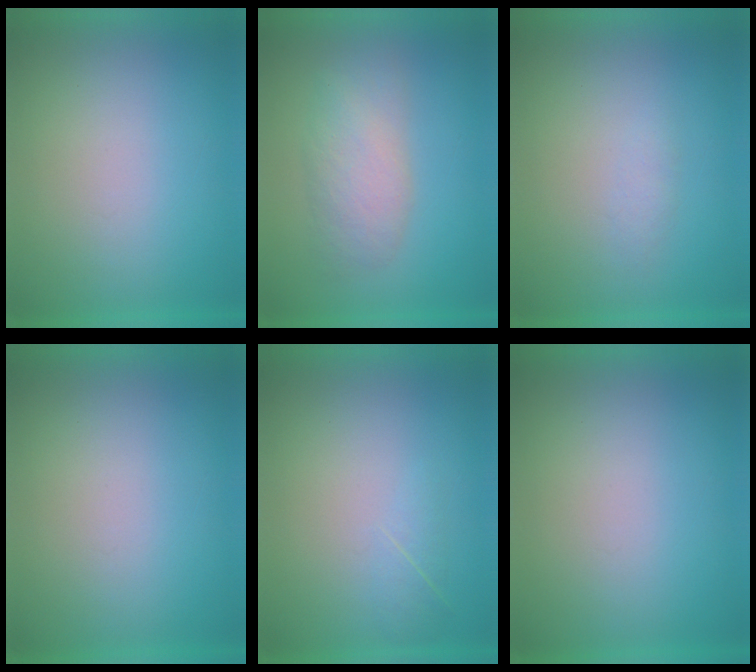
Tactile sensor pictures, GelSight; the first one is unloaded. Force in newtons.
{"total": 4.0}
{"total": 1.2}
{"total": 0.0}
{"total": 1.9}
{"total": 0.0}